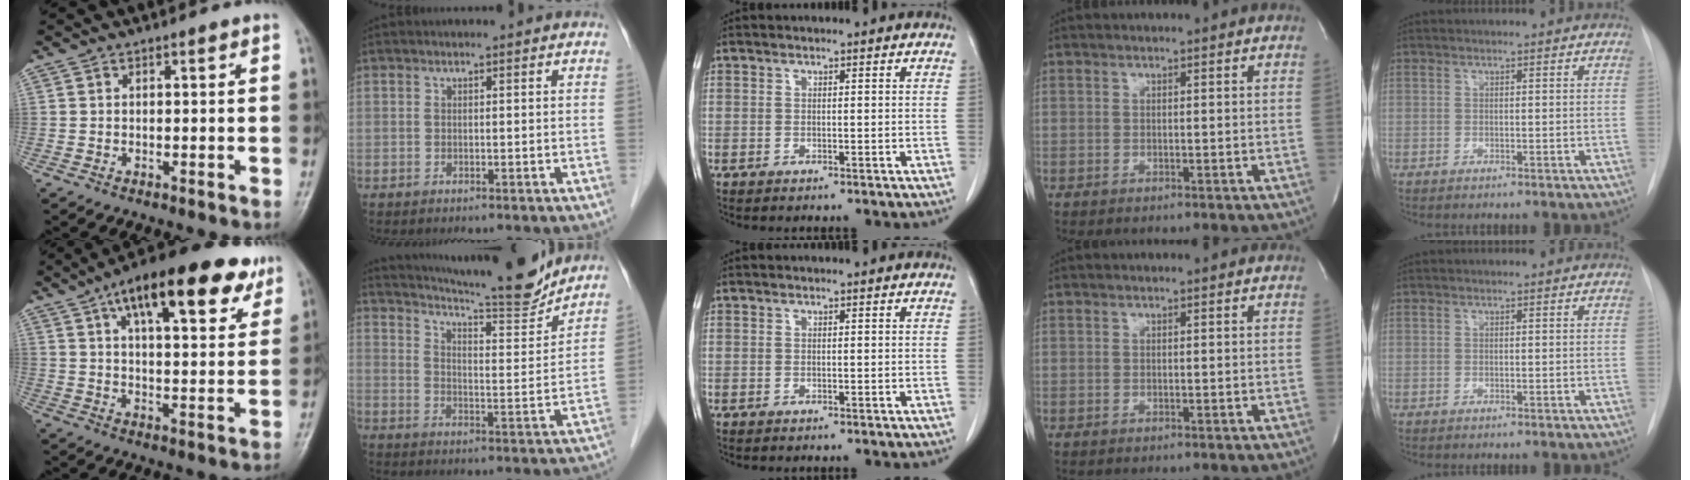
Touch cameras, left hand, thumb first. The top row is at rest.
{"thumb": {"total": 20.7, "force": [11.5, 7.8, 15.4], "torque": [-0.203, -0.015, 0.170]}, "index": {"total": 17.1, "force": [15.8, 0.6, 6.5], "torque": [-0.109, -0.032, 0.222]}}